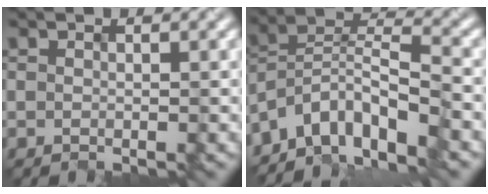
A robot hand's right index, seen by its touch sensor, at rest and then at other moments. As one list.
[{"total": 6.6, "force": [-5.3, 2.0, 3.3], "torque": [-0.044, 0.004, -0.112]}]